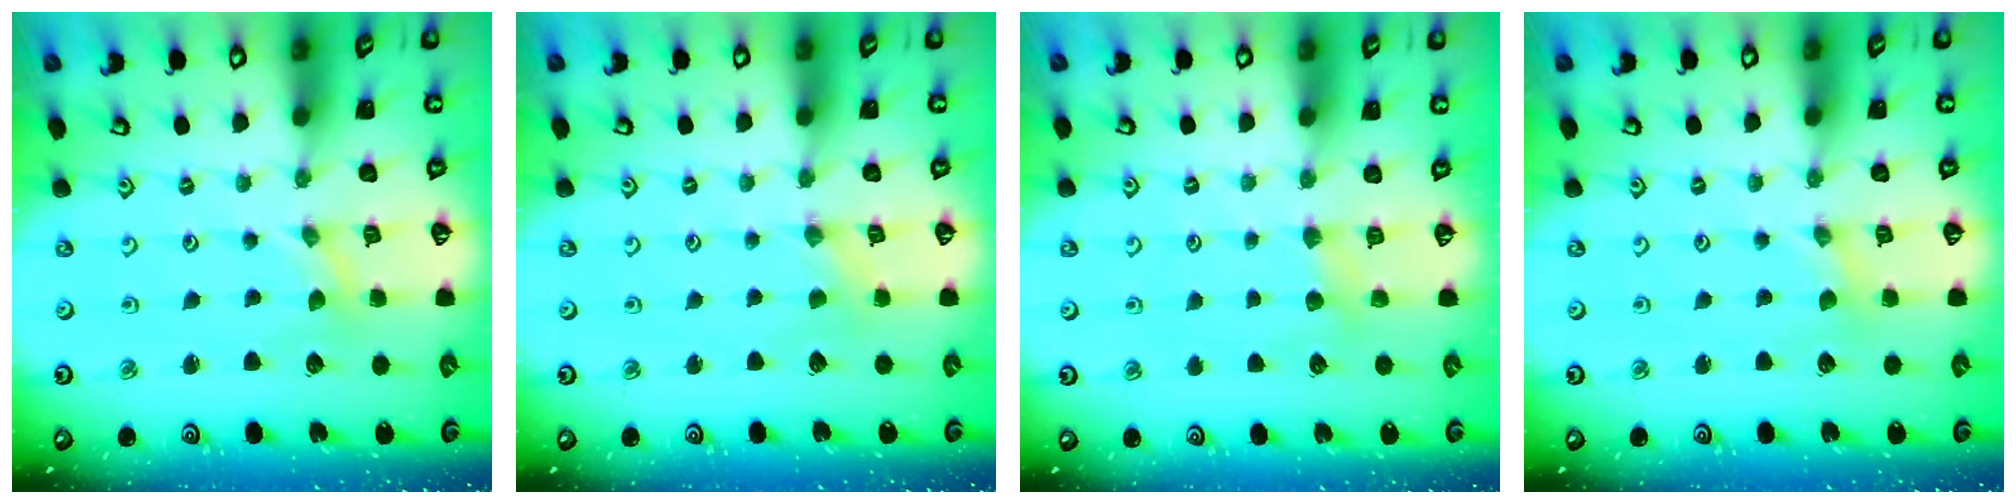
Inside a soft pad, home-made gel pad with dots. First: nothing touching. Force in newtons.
{"total": 0.0}
{"total": 4.1, "press": 4.1, "slide": 0.5}
{"total": 0.0}